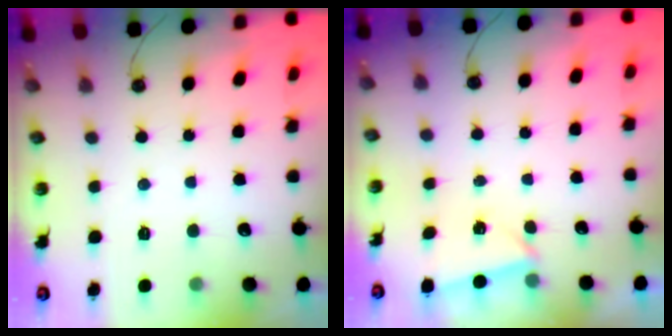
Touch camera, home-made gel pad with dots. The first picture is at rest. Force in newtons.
{"total": 2.5, "press": 0.6, "slide": 2.4}